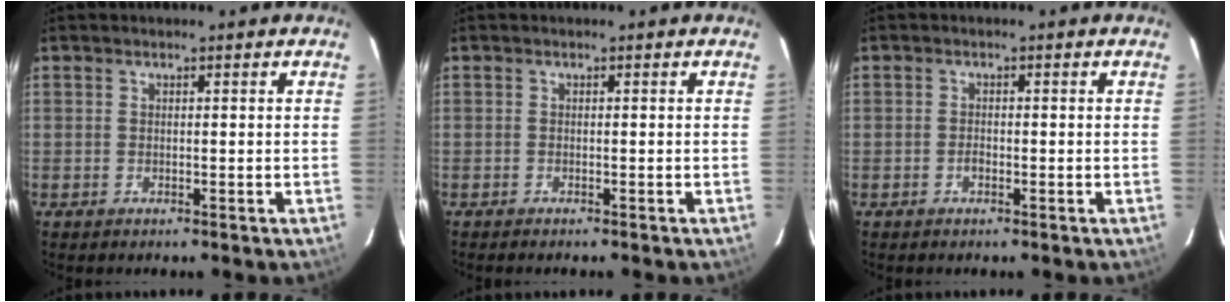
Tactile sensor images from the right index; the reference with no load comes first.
{"total": 0.8, "force": [-0.7, 0.1, 0.3], "torque": [-0.006, -0.002, -0.012]}
{"total": 1.0, "force": [-0.6, 0.5, 0.5], "torque": [-0.010, 0.004, -0.012]}